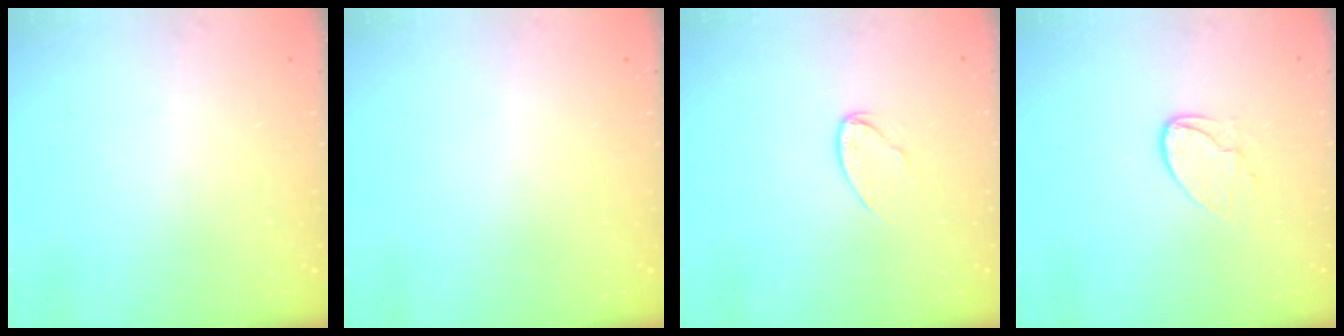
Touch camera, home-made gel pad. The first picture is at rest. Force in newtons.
{"total": 0.0}
{"total": 7.6, "press": 7.6, "slide": 0.3}
{"total": 7.2, "press": 7.2, "slide": 0.4}